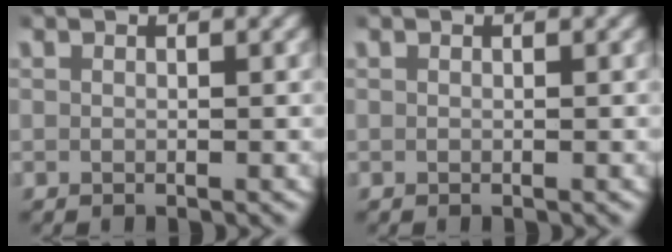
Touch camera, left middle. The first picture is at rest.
{"total": 0.0}